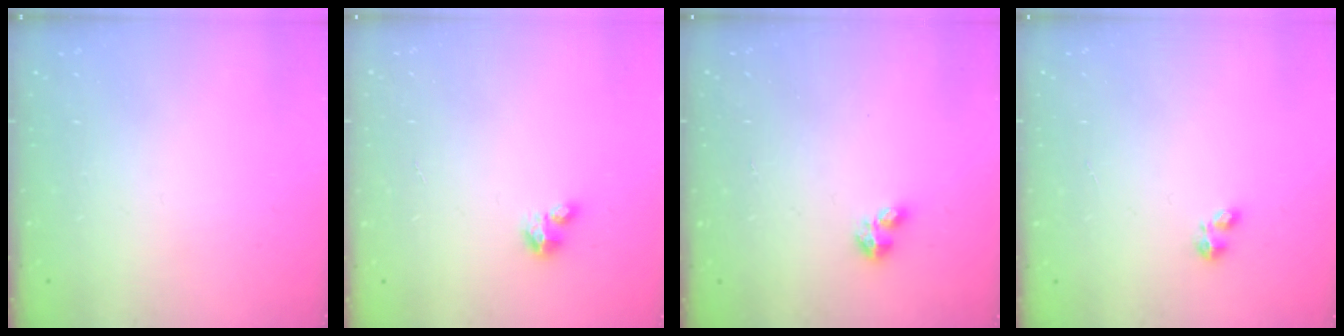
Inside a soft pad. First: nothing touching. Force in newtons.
{"total": 2.8, "press": 2.8, "slide": 0.2}
{"total": 3.3, "press": 3.3, "slide": 0.4}
{"total": 2.2, "press": 2.2, "slide": 0.4}